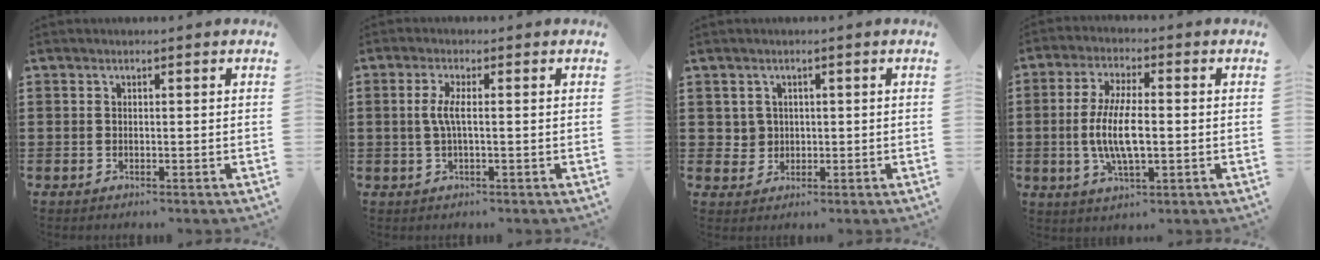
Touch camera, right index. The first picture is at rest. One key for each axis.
{"total": 3.2, "fx": -0.1, "fy": 0.4, "fz": 3.2, "tx": -0.073, "ty": -0.007, "tz": -0.010}
{"total": 2.2, "fx": 0.6, "fy": 2.1, "fz": 0.2, "tx": -0.015, "ty": 0.010, "tz": 0.009}
{"total": 8.5, "fx": -0.8, "fy": 2.9, "fz": 8.0, "tx": -0.174, "ty": -0.005, "tz": -0.022}